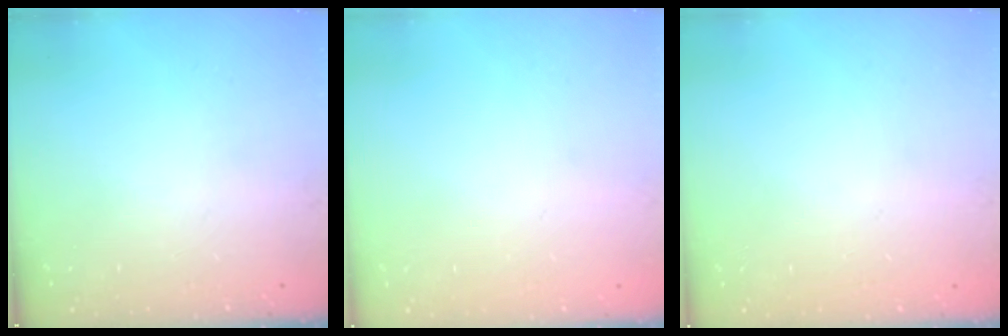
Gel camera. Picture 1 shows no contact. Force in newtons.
{"total": 0.0}
{"total": 0.0}